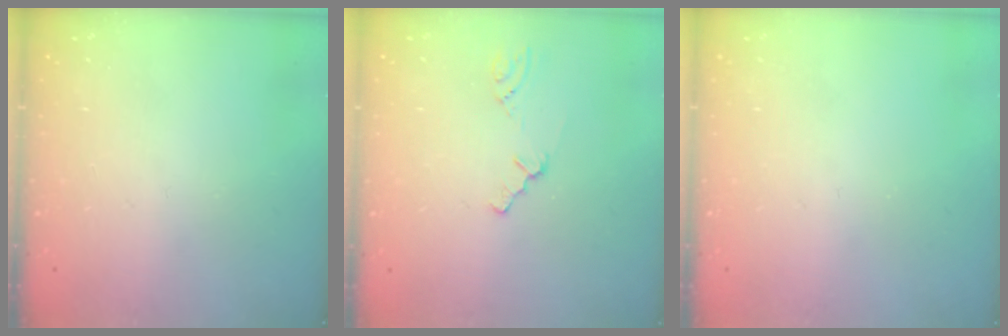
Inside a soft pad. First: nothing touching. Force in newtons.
{"total": 0.8, "press": 0.8, "slide": 0.2}
{"total": 0.0}